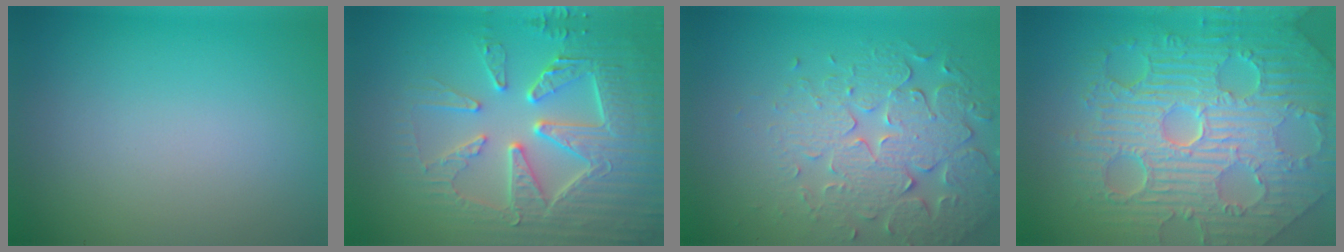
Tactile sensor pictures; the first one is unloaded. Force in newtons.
{"total": 7.7, "press": 6.1, "slide": 4.7}
{"total": 6.2, "press": 4.9, "slide": 3.9}
{"total": 11.5, "press": 7.5, "slide": 8.7}